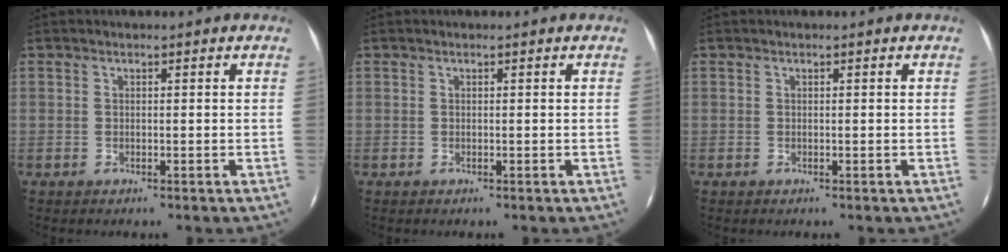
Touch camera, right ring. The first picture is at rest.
{"total": 0.0}
{"total": 0.0}